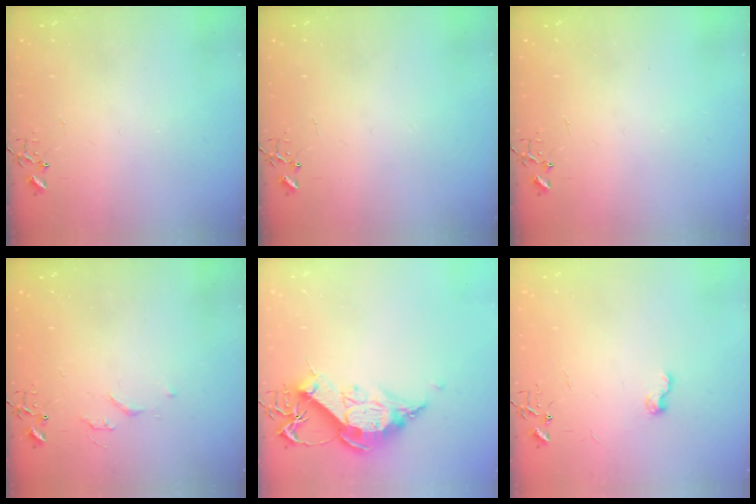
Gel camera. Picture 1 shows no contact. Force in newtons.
{"total": 0.0}
{"total": 0.0}
{"total": 4.8, "press": 4.8, "slide": 0.7}
{"total": 12.9, "press": 12.8, "slide": 1.3}
{"total": 6.2, "press": 6.1, "slide": 0.8}